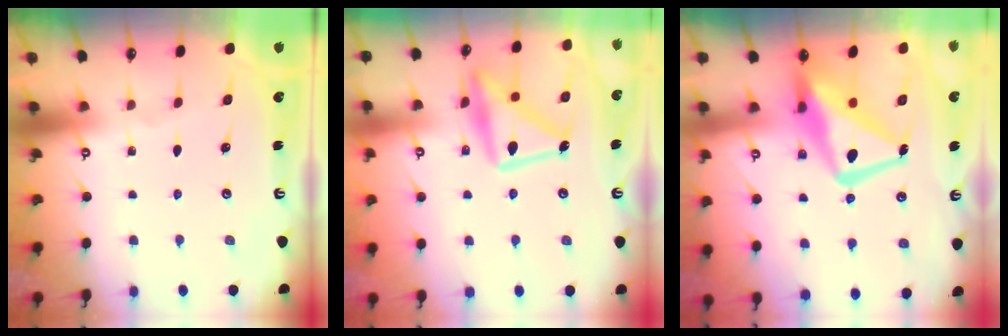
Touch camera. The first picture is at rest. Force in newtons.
{"total": 16.7, "press": 16.6, "slide": 1.1}
{"total": 15.2, "press": 15.1, "slide": 1.9}